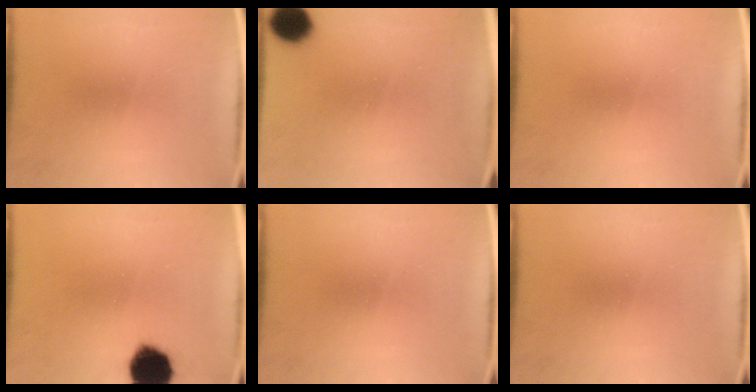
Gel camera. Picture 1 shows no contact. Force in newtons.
{"total": 7.4}
{"total": 0.0}
{"total": 11.8}
{"total": 0.0}
{"total": 0.0}